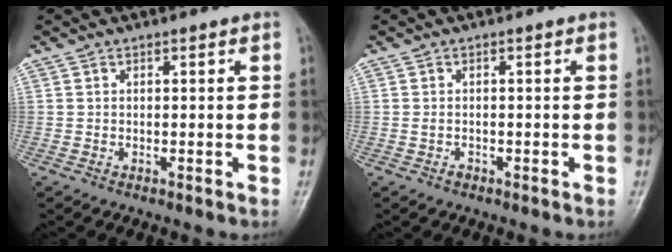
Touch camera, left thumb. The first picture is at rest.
{"total": 0.9, "force": [-0.5, 0.6, 0.4], "torque": [-0.010, 0.006, -0.007]}